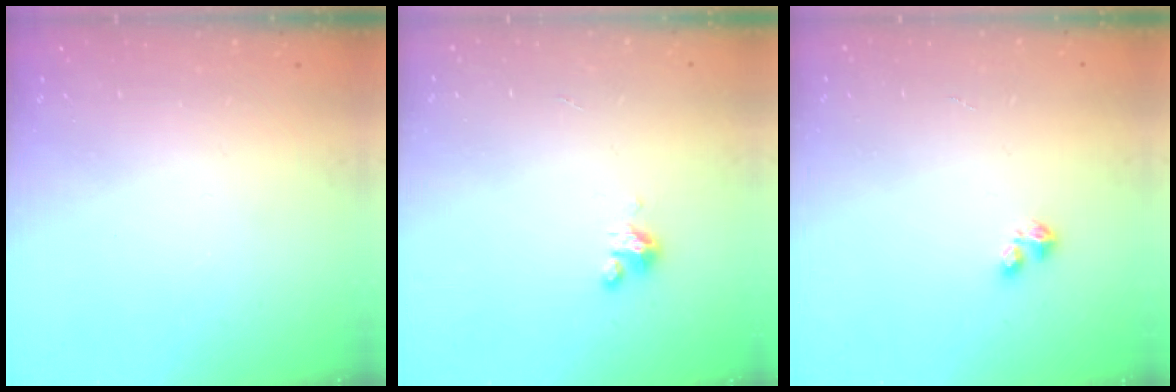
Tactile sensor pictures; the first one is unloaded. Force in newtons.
{"total": 2.5, "press": 2.5, "slide": 0.2}
{"total": 2.4, "press": 2.4, "slide": 0.5}